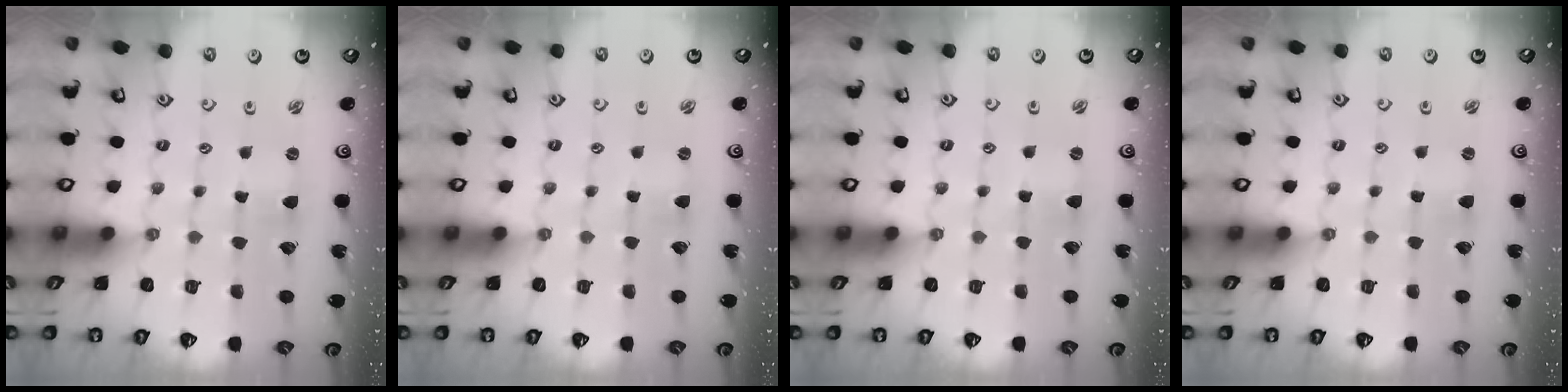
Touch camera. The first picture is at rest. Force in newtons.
{"total": 0.0}
{"total": 0.0}
{"total": 0.0}